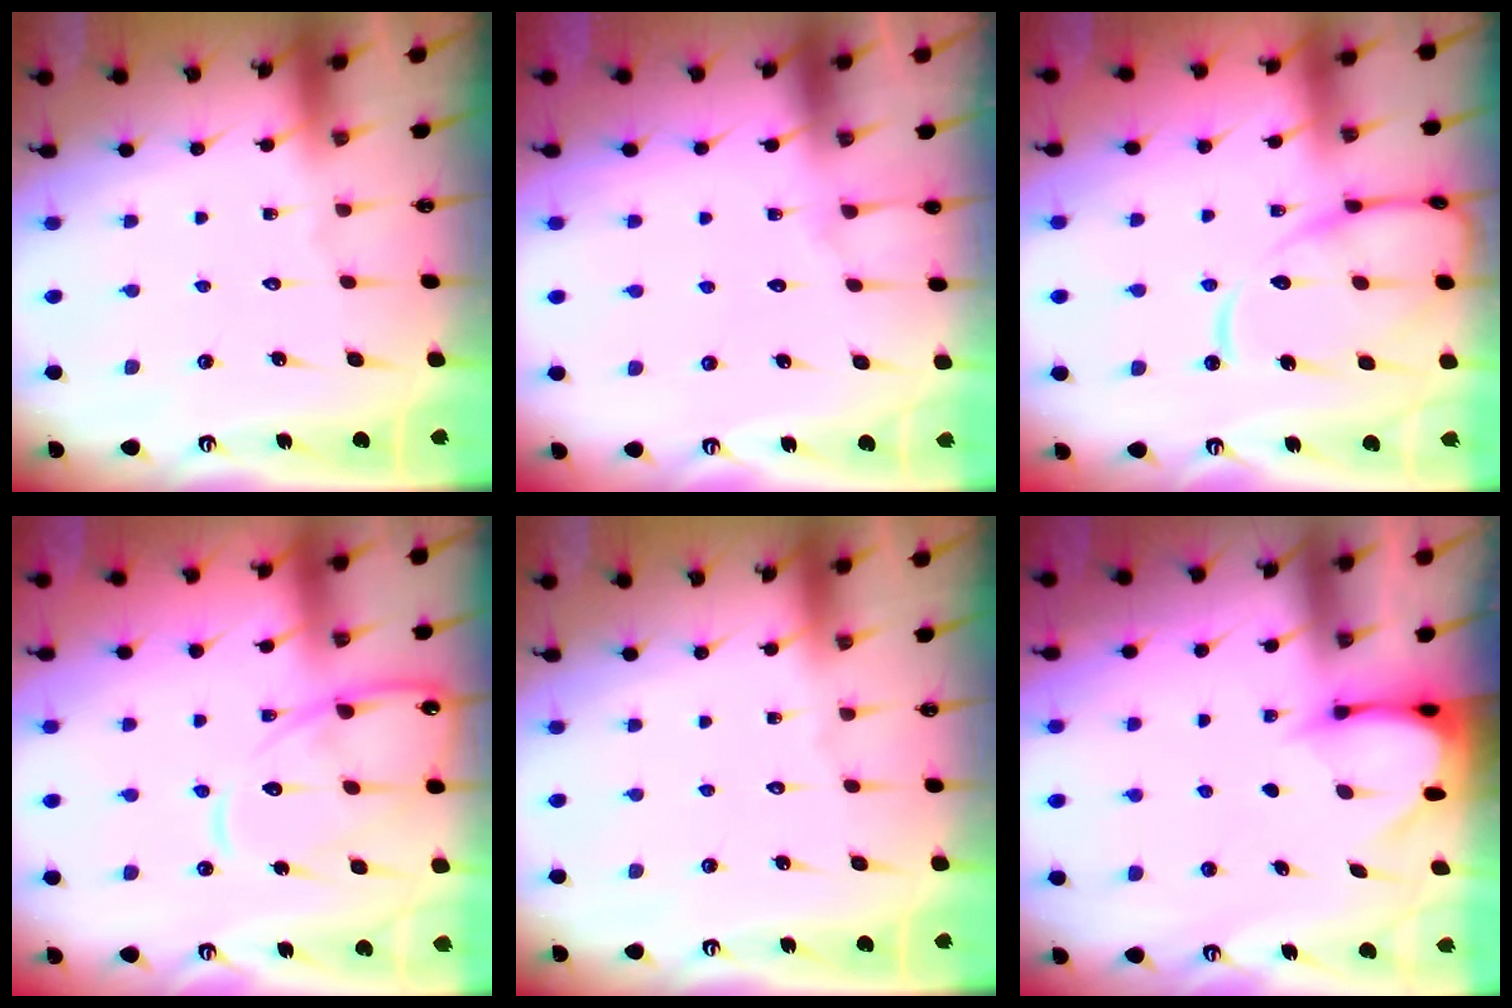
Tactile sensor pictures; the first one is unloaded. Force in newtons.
{"total": 3.9, "press": 3.9, "slide": 0.4}
{"total": 12.3, "press": 12.3, "slide": 1.2}
{"total": 13.3, "press": 13.3, "slide": 1.3}
{"total": 0.0}
{"total": 3.5, "press": 3.5, "slide": 0.3}